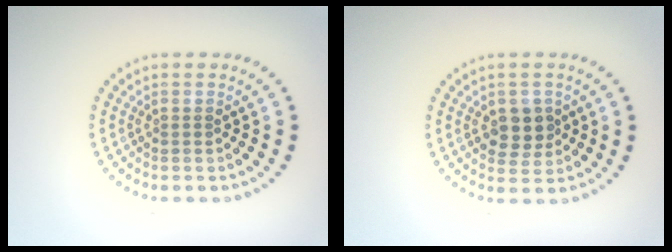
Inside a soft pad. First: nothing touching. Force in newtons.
{"total": 3.0, "press": 2.9, "slide": 0.7}